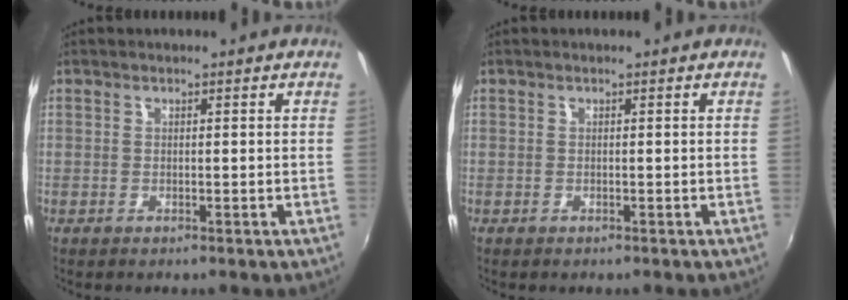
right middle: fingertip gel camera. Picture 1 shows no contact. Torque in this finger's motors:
{"motor_torque": [0.52, -0.49, 0.09, 0.01]}